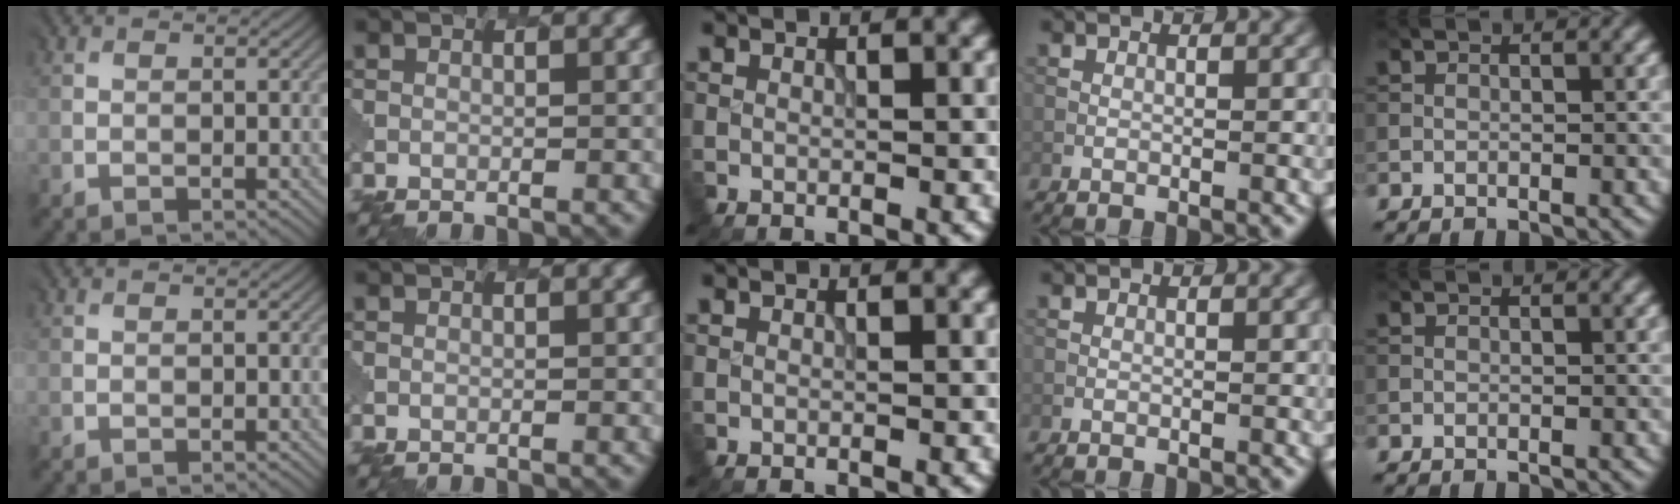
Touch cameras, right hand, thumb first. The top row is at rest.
{}